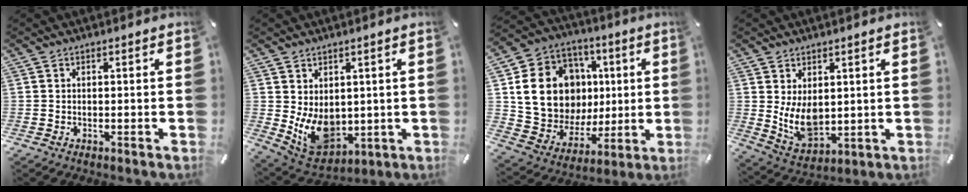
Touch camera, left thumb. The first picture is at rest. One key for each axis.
{"total": 10.1, "fx": 0.0, "fy": 8.1, "fz": 5.9, "tx": -0.114, "ty": -0.016, "tz": 0.008}
{"total": 19.2, "fx": 4.7, "fy": 16.1, "fz": 9.5, "tx": -0.176, "ty": -0.019, "tz": 0.110}
{"total": 8.5, "fx": 1.9, "fy": 5.9, "fz": 5.7, "tx": -0.123, "ty": -0.019, "tz": 0.036}